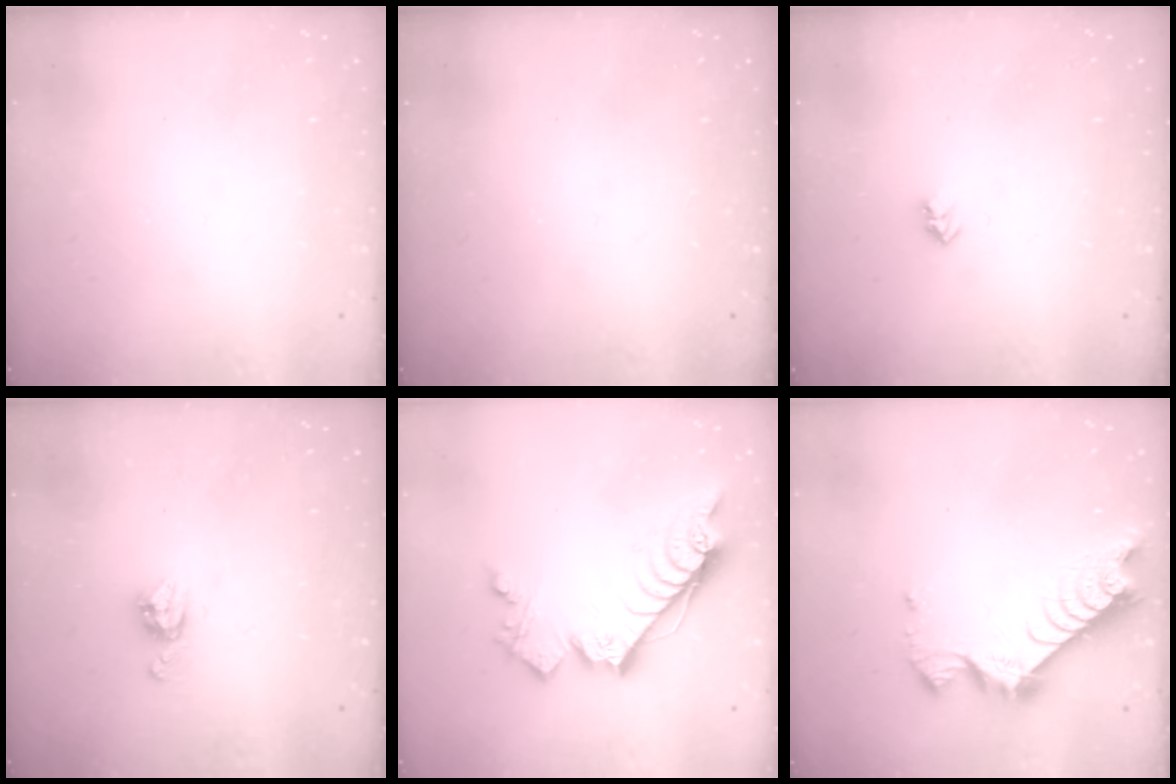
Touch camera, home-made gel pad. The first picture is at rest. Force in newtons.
{"total": 0.0}
{"total": 2.6, "press": 2.6, "slide": 0.4}
{"total": 6.0, "press": 6.0, "slide": 0.4}
{"total": 16.7, "press": 16.7, "slide": 0.3}
{"total": 9.3, "press": 9.2, "slide": 0.8}